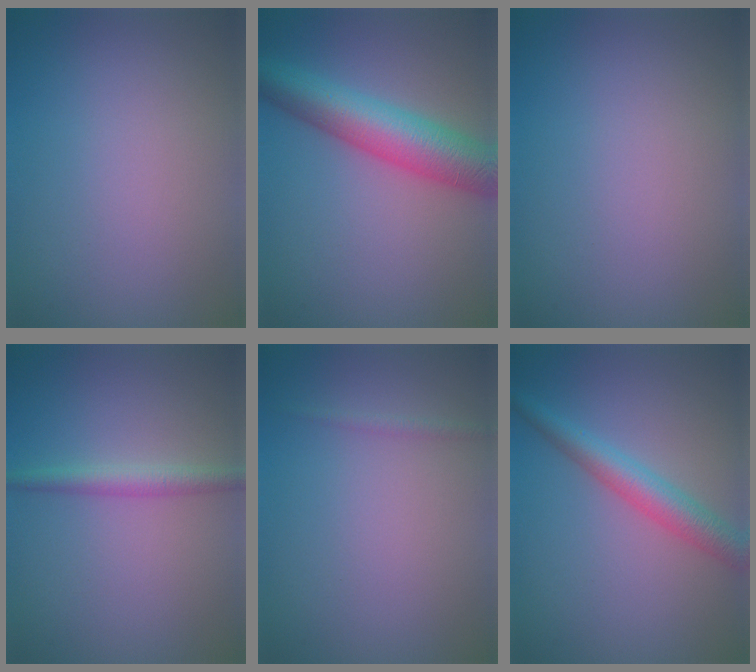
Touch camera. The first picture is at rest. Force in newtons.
{"total": 7.9, "press": 7.9, "slide": 0.2}
{"total": 0.0}
{"total": 2.1, "press": 2.1, "slide": 0.0}
{"total": 0.8, "press": 0.8, "slide": 0.0}
{"total": 3.8, "press": 3.8, "slide": 0.1}